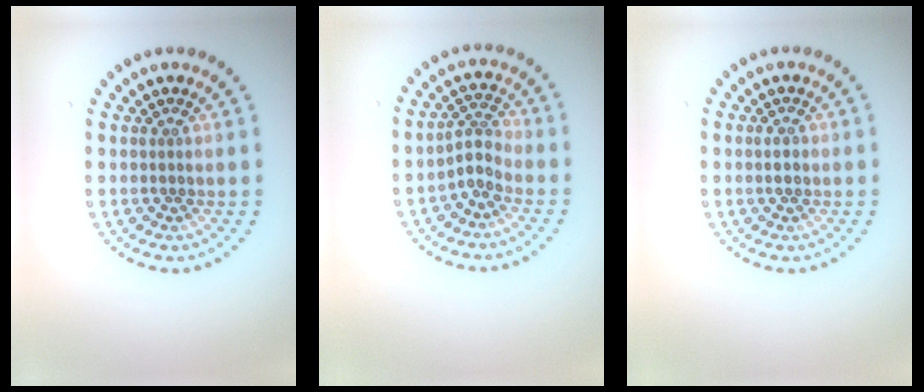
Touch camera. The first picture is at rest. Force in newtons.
{"total": 2.2, "press": 1.5, "slide": 1.5}
{"total": 1.0, "press": 1.0, "slide": 0.1}